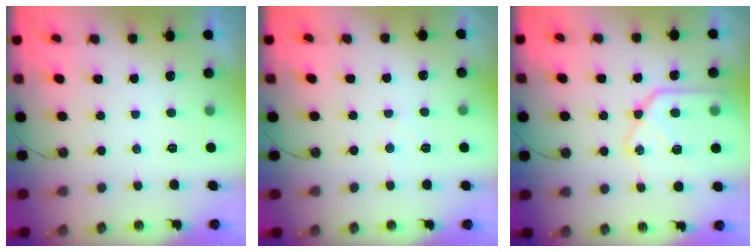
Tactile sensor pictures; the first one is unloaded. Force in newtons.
{"total": 5.0, "press": 5.0, "slide": 0.3}
{"total": 16.5, "press": 16.4, "slide": 1.6}